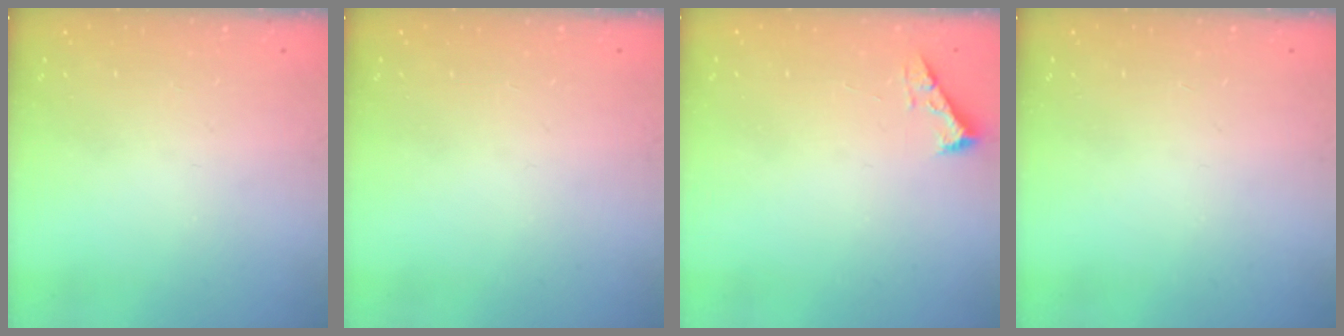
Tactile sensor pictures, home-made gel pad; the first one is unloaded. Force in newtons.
{"total": 0.0}
{"total": 2.5, "press": 2.5, "slide": 0.3}
{"total": 0.0}